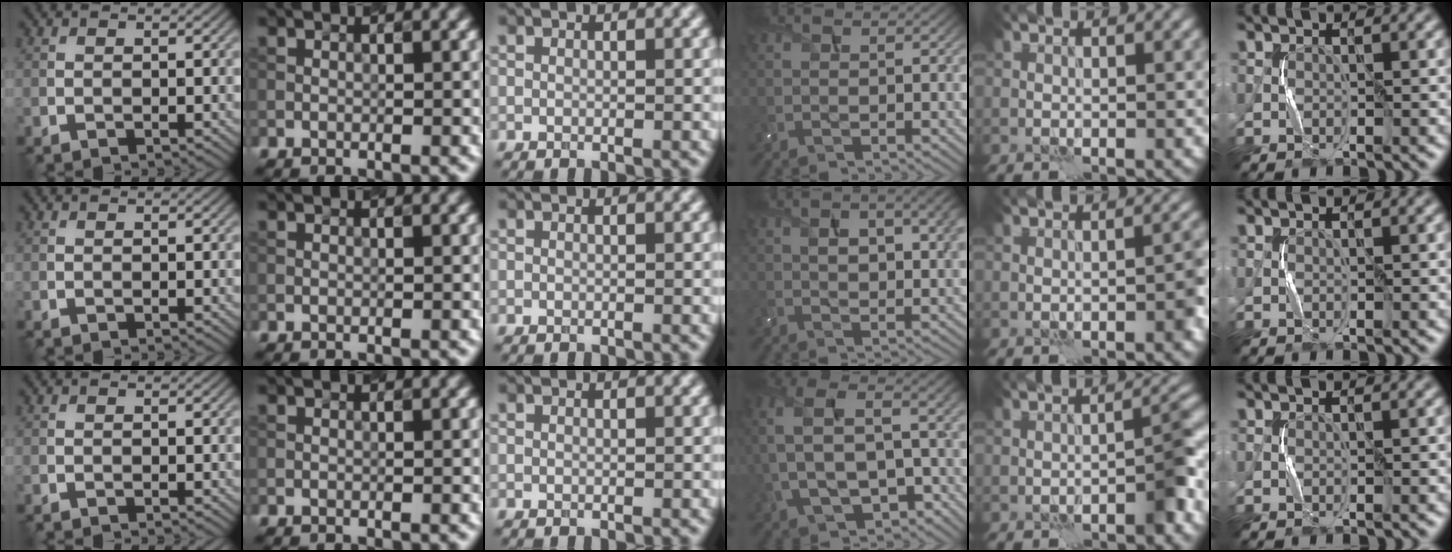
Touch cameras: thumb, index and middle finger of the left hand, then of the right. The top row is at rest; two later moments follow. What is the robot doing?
{"motion": "squeeze", "object": "air blower"}